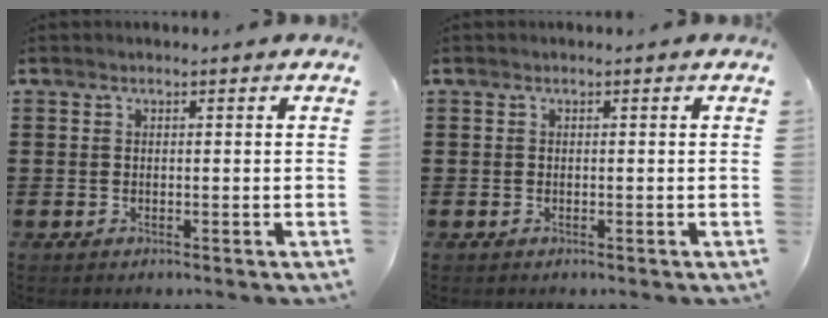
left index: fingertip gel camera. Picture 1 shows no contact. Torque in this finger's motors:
{"motor_torque": [-0.02, 0.02, 0.00, 0.00]}